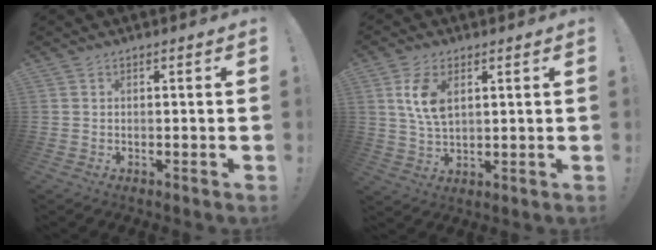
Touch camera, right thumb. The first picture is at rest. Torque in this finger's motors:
{"motor_torque": [0.20, 0.12, 0.72, -0.42, 0.07]}